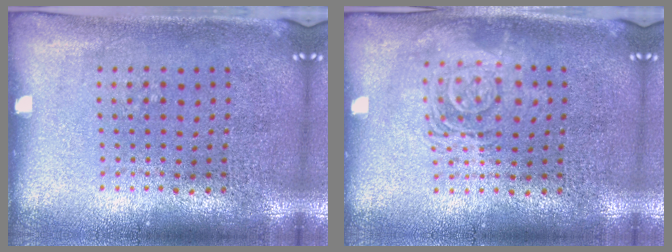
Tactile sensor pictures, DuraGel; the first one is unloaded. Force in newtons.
{"total": 2.8, "press": 2.8, "slide": 0.4}